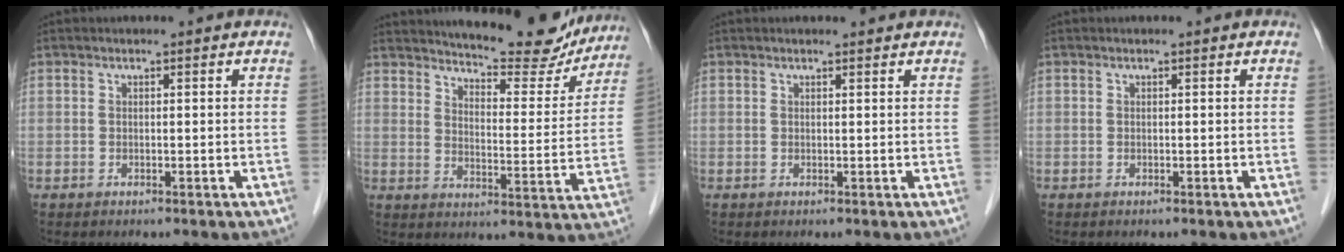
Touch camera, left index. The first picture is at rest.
{"total": 16.9, "force": [15.7, 3.4, 5.4], "torque": [-0.067, -0.032, 0.196]}
{"total": 1.2, "force": [1.2, 0.1, 0.3], "torque": [-0.010, 0.005, 0.018]}
{"total": 0.0}